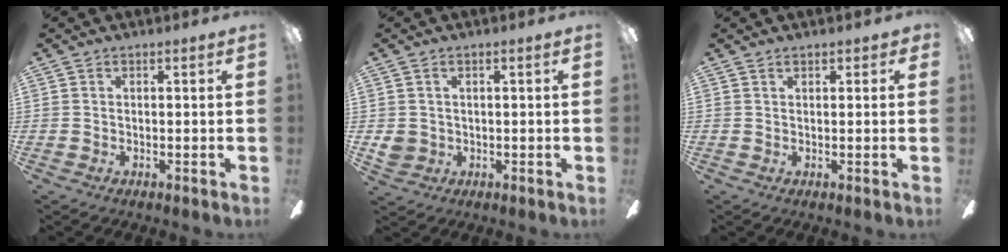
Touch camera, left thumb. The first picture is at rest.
{"total": 3.0, "force": [0.4, 2.6, 1.3], "torque": [-0.027, 0.006, 0.010]}
{"total": 1.3, "force": [0.7, 0.6, 0.8], "torque": [-0.009, -0.002, 0.012]}